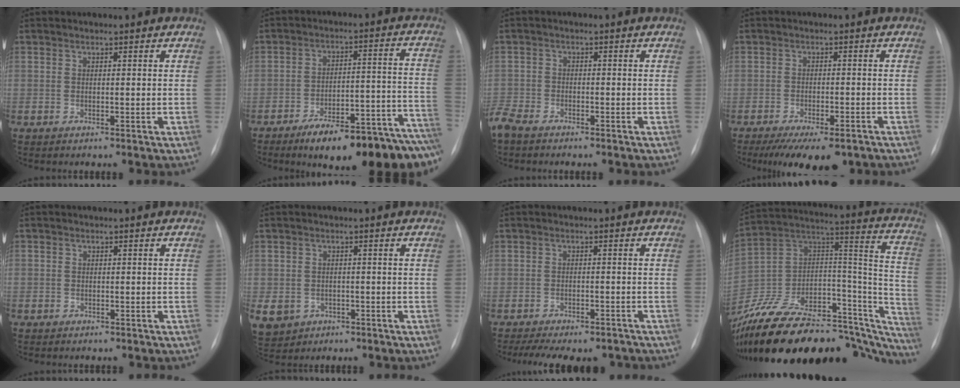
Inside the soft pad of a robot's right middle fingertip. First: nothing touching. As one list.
[{"total": 20.4, "force": [-16.2, 4.2, 11.6], "torque": [-0.077, 0.039, -0.228]}, {"total": 5.2, "force": [-4.4, 1.9, 2.1], "torque": [-0.047, -0.009, -0.083]}, {"total": 10.9, "force": [-8.1, 3.5, 6.5], "torque": [-0.089, -0.011, -0.114]}, {"total": 1.4, "force": [-0.8, 1.1, 0.1], "torque": [-0.010, 0.004, -0.012]}, {"total": 11.6, "force": [-4.8, 9.7, 4.0], "torque": [-0.130, 0.004, -0.061]}, {"total": 13.5, "force": [-11.2, 4.8, 5.6], "torque": [-0.112, 0.003, -0.144]}, {"total": 40.9, "force": [-32.6, 14.4, 20.0], "torque": [-0.295, -0.012, -0.470]}]